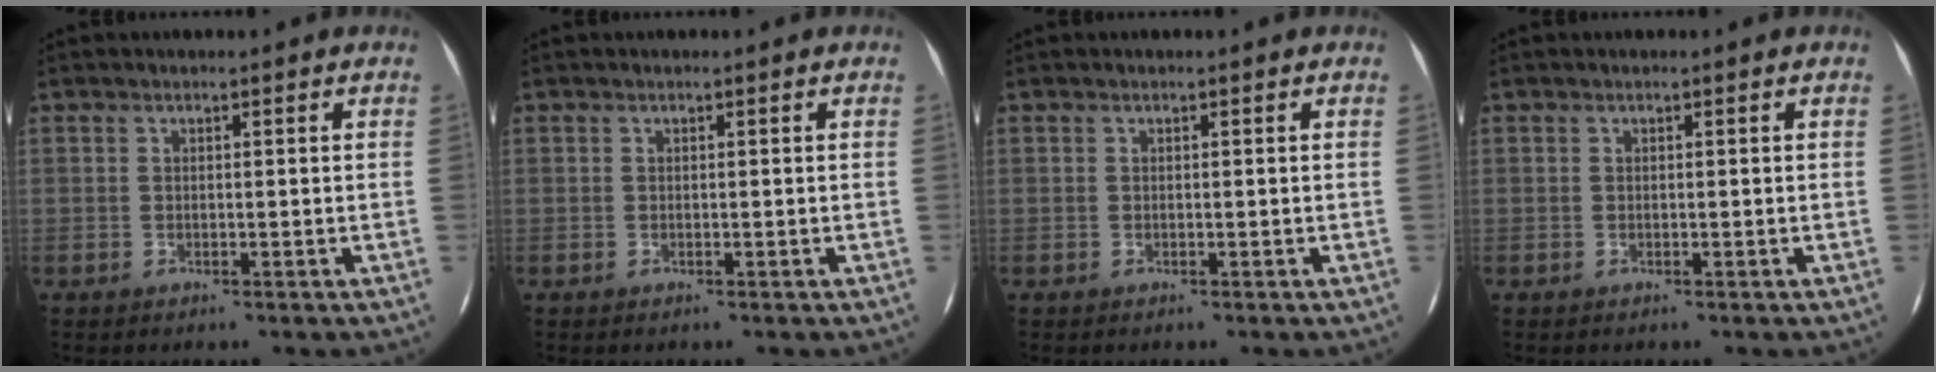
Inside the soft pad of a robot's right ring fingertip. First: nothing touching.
{"total": 0.0}
{"total": 0.0}
{"total": 0.0}